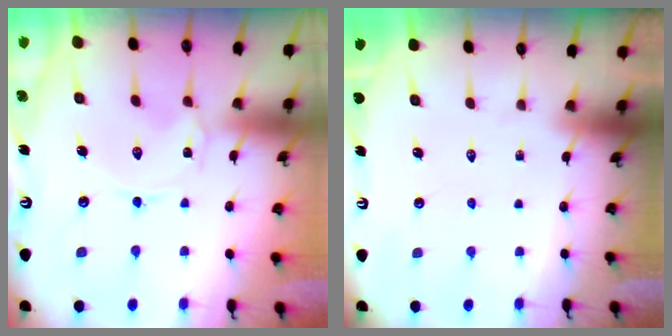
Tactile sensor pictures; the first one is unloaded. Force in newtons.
{"total": 0.0}